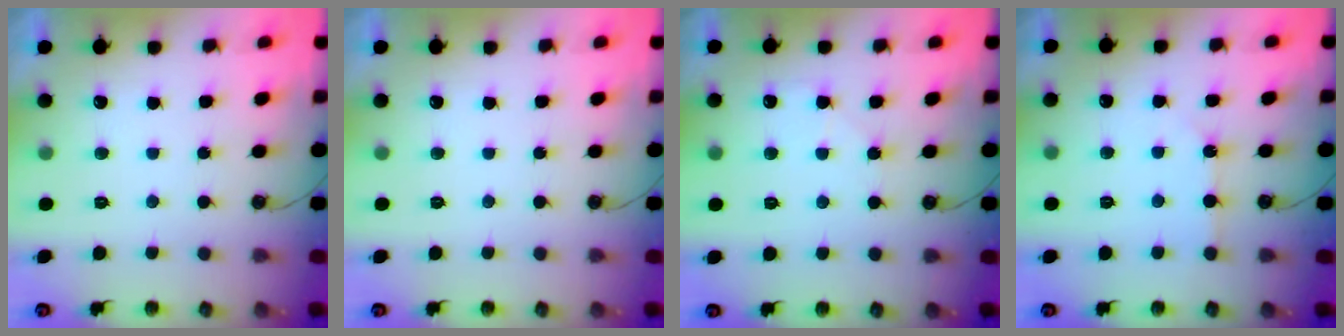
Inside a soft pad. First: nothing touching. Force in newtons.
{"total": 0.0}
{"total": 4.8, "press": 4.7, "slide": 0.7}
{"total": 2.1, "press": 2.1, "slide": 0.4}